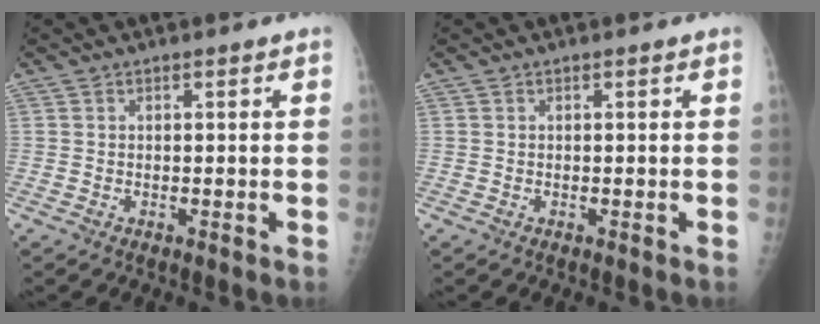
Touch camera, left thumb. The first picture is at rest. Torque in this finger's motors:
{"motor_torque": [0.00, 0.00, 0.00, 0.00, 0.00]}